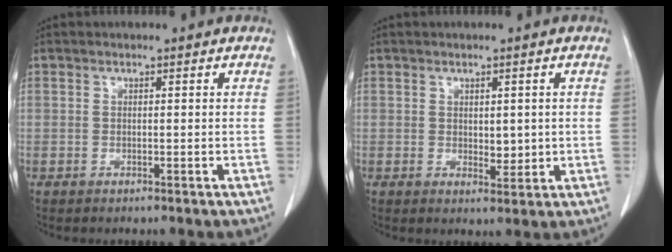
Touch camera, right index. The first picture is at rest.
{"total": 2.7, "force": [0.3, 1.5, 2.2], "torque": [-0.029, -0.004, 0.014]}